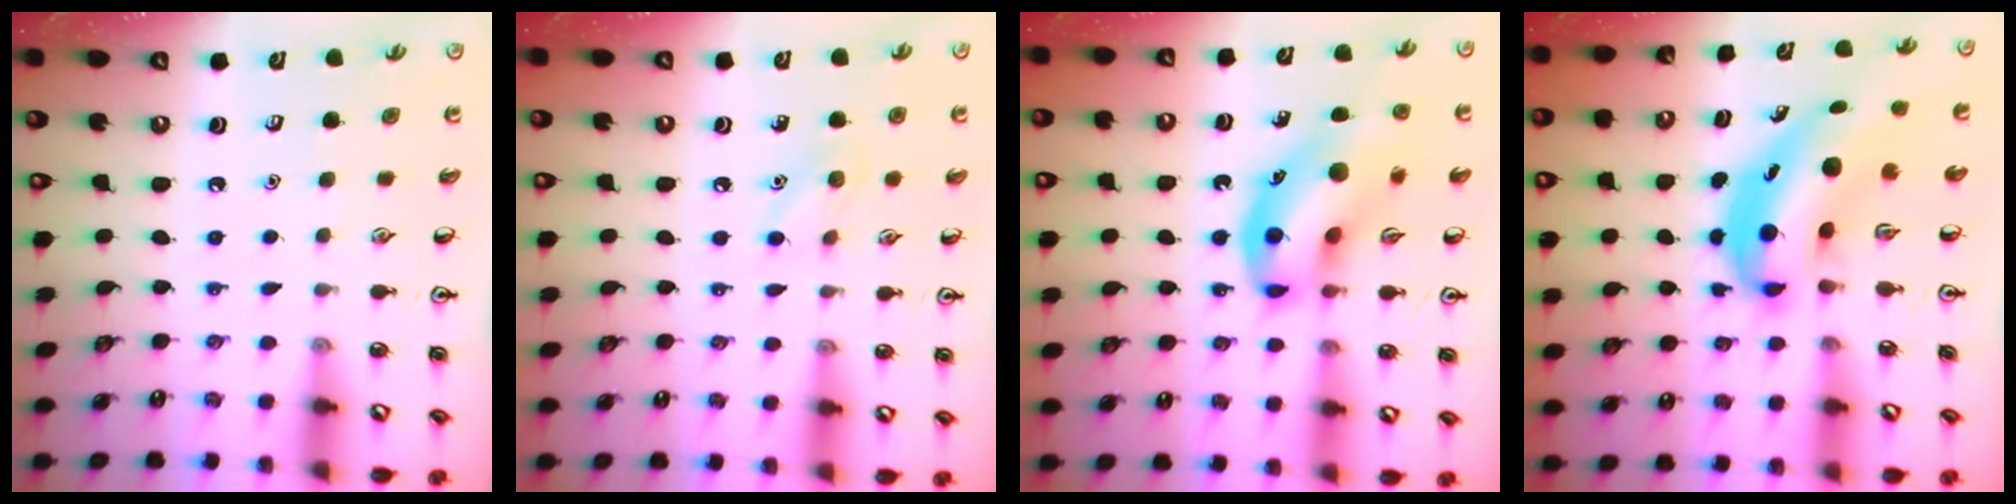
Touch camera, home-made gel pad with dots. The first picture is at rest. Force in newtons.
{"total": 7.4, "press": 7.1, "slide": 2.1}
{"total": 15.5, "press": 15.2, "slide": 2.9}
{"total": 7.0, "press": 6.8, "slide": 1.7}